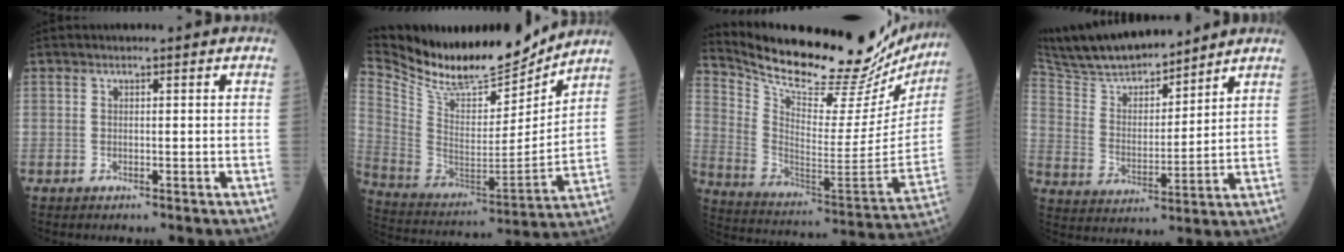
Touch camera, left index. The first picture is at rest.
{"total": 21.8, "force": [19.9, 4.5, 7.6], "torque": [-0.161, -0.022, 0.338]}
{"total": 29.3, "force": [26.4, 6.2, 11.1], "torque": [-0.197, -0.085, 0.365]}
{"total": 15.5, "force": [14.0, 2.9, 6.0], "torque": [-0.112, 0.009, 0.255]}